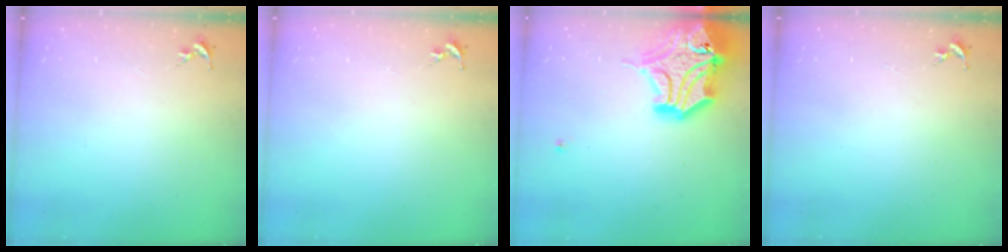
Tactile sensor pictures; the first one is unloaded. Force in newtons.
{"total": 0.0}
{"total": 23.5, "press": 23.3, "slide": 3.4}
{"total": 0.0}